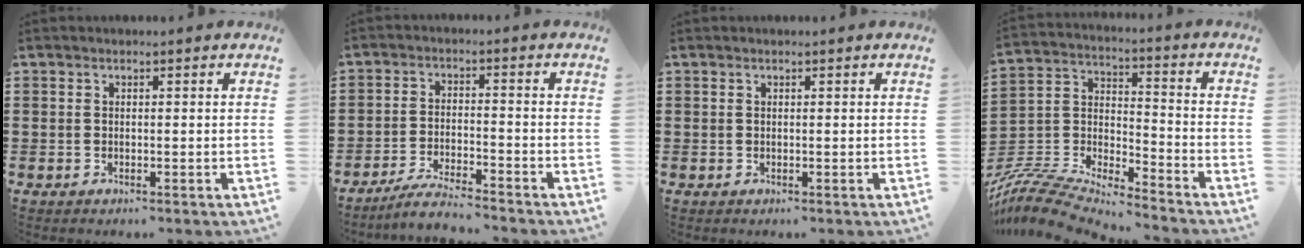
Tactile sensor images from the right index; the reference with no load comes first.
{"total": 4.7, "force": [-4.4, -0.2, 1.6], "torque": [-0.043, -0.009, -0.088]}
{"total": 0.0}
{"total": 8.7, "force": [-8.3, 0.9, 2.5], "torque": [-0.066, -0.005, -0.171]}